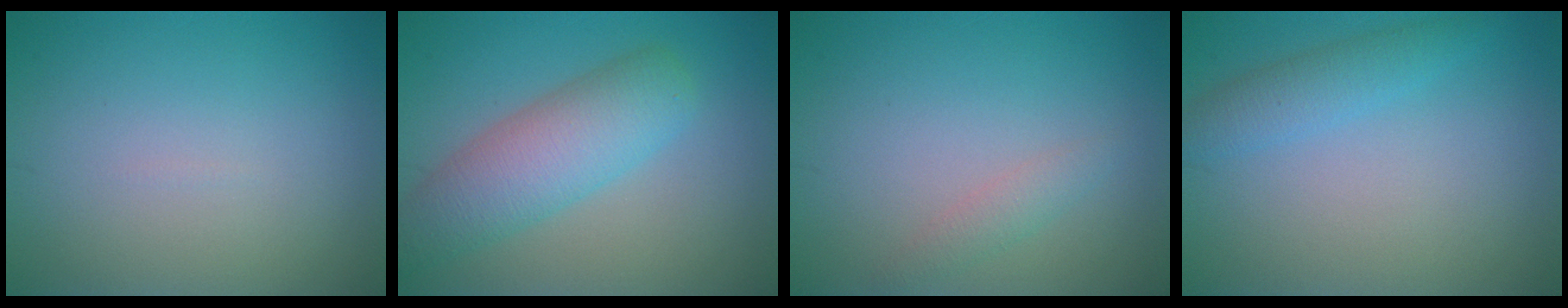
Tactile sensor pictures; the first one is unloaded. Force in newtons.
{"total": 6.0, "press": 6.0, "slide": 0.2}
{"total": 1.3, "press": 1.3, "slide": 0.1}
{"total": 2.3, "press": 2.3, "slide": 0.0}